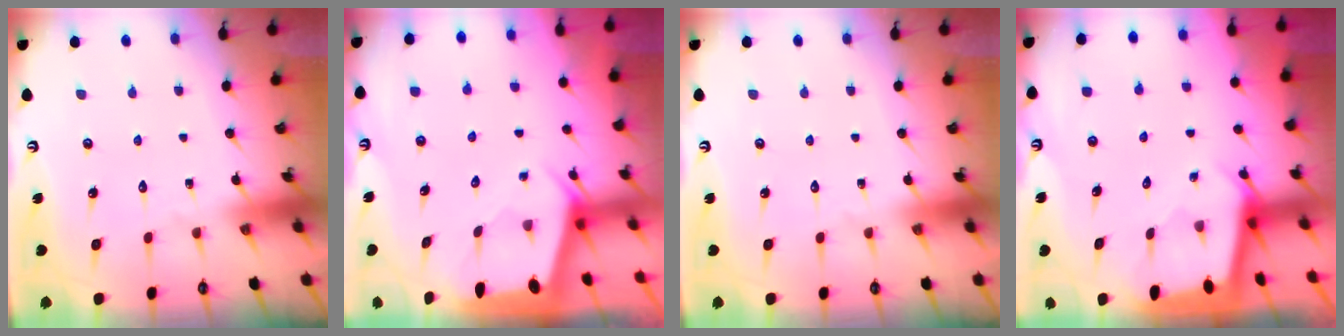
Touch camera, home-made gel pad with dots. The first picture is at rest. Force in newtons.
{"total": 1.9, "press": 1.8, "slide": 0.3}
{"total": 0.0}
{"total": 2.3, "press": 2.3, "slide": 0.2}